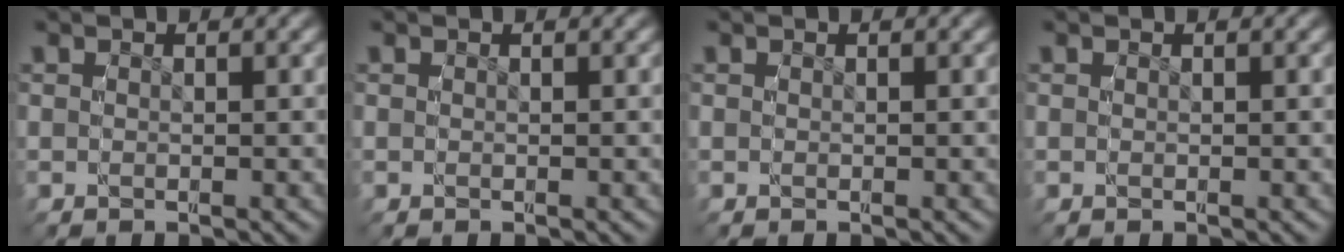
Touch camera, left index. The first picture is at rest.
{"total": 0.0}
{"total": 0.0}
{"total": 0.0}